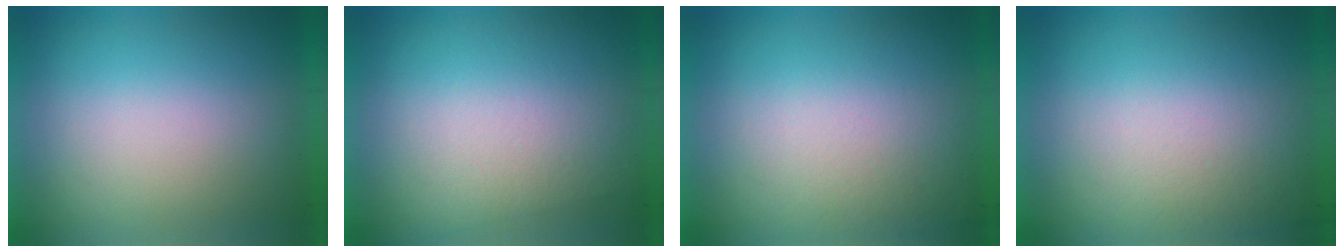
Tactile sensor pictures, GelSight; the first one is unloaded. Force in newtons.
{"total": 2.8}
{"total": 2.7}
{"total": 2.7}